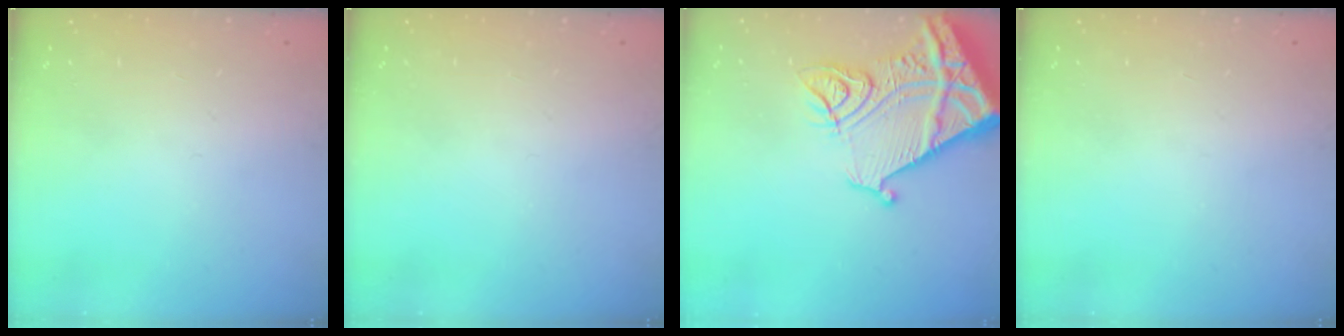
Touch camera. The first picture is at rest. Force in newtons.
{"total": 0.0}
{"total": 18.7, "press": 18.6, "slide": 2.1}
{"total": 0.0}